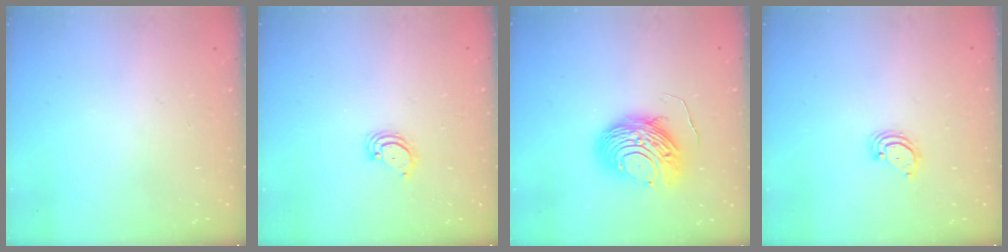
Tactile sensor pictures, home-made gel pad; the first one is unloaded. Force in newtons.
{"total": 2.8, "press": 2.8, "slide": 0.2}
{"total": 10.8, "press": 10.8, "slide": 1.0}
{"total": 2.9, "press": 2.9, "slide": 0.3}